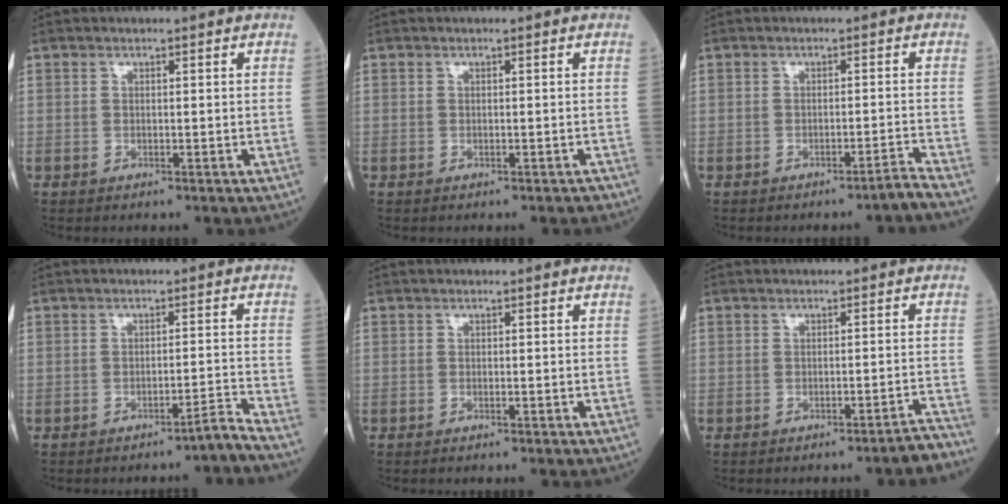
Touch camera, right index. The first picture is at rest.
{"total": 1.1, "force": [-0.9, 0.4, 0.4], "torque": [-0.006, -0.001, -0.011]}
{"total": 2.3, "force": [-2.0, -0.8, 0.9], "torque": [-0.008, 0.001, -0.032]}
{"total": 2.8, "force": [-2.5, -0.9, 1.0], "torque": [-0.008, -0.004, -0.040]}
{"total": 0.0}
{"total": 3.0, "force": [-2.7, -0.6, 1.1], "torque": [-0.004, 0.000, -0.036]}